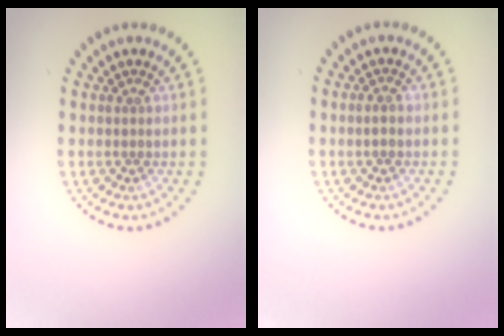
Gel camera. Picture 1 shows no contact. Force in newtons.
{"total": 0.7, "press": 0.7, "slide": 0.0}